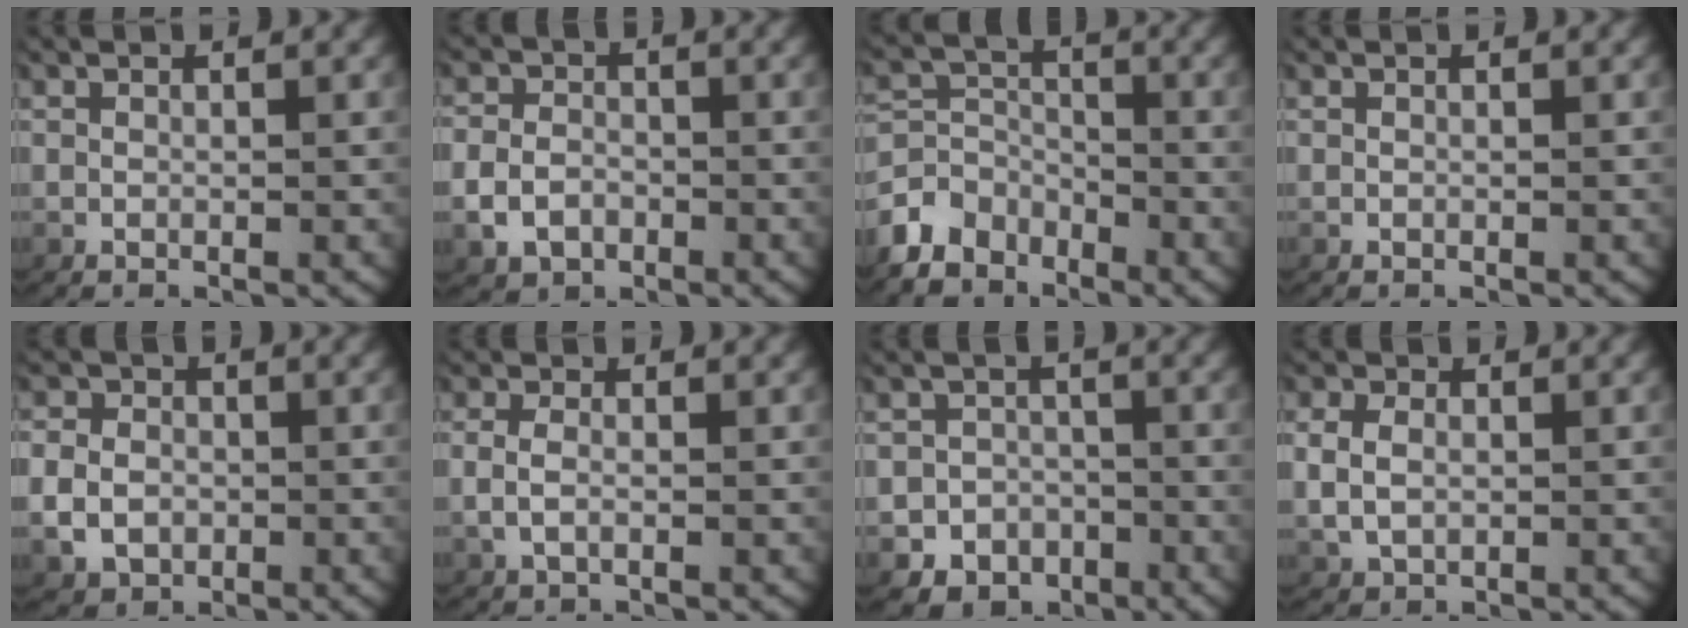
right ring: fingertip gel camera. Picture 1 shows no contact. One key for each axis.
{"total": 3.3, "fx": -1.2, "fy": 2.8, "fz": 1.2, "tx": -0.026, "ty": -0.006, "tz": -0.018}
{"total": 6.0, "fx": -2.9, "fy": 5.0, "fz": 1.7, "tx": -0.039, "ty": -0.026, "tz": -0.046}
{"total": 0.0}
{"total": 3.8, "fx": -0.6, "fy": 3.3, "fz": 1.6, "tx": -0.038, "ty": -0.004, "tz": -0.009}
{"total": 1.8, "fx": 0.0, "fy": 0.9, "fz": 1.6, "tx": -0.044, "ty": -0.003, "tz": 0.004}
{"total": 8.4, "fx": -4.3, "fy": 7.1, "fz": 1.2, "tx": -0.004, "ty": -0.028, "tz": -0.075}
{"total": 3.1, "fx": 0.4, "fy": 2.6, "fz": 1.7, "tx": -0.049, "ty": -0.002, "tz": 0.017}